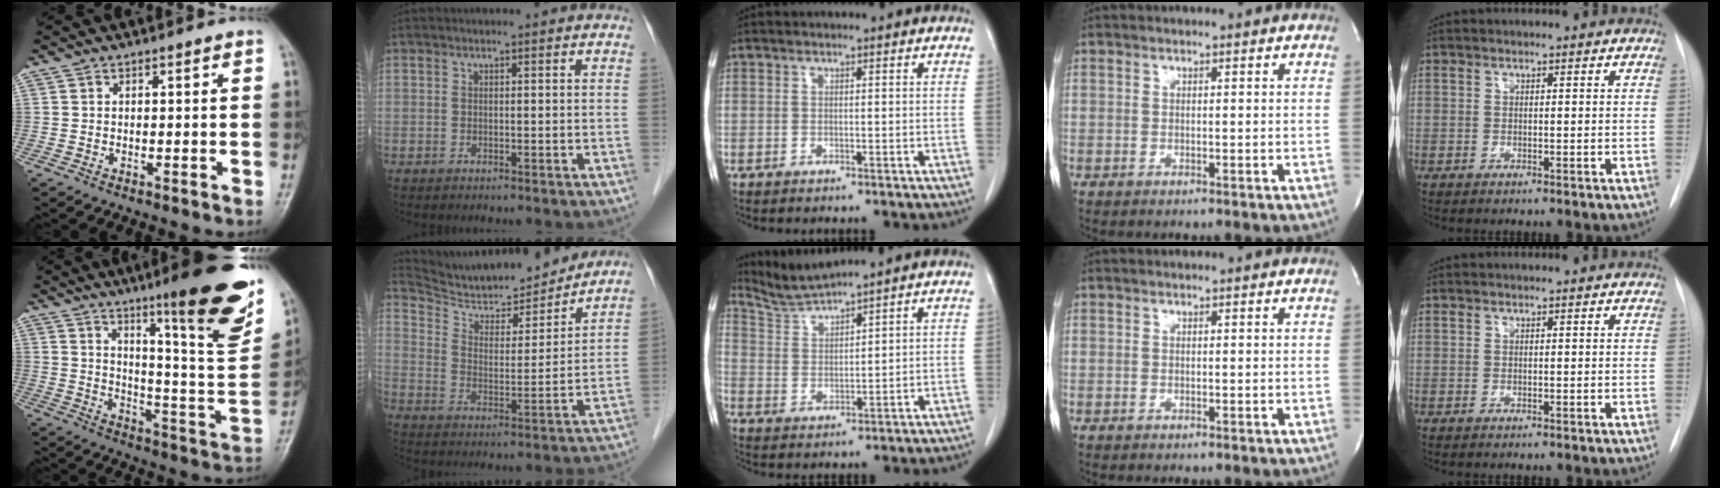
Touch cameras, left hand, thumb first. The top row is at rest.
{"thumb": {"total": 22.0, "force": [13.3, 3.1, 17.3], "torque": [-0.202, -0.070, 0.200]}, "index": {"total": 16.3, "force": [15.3, 1.9, 5.3], "torque": [-0.096, -0.010, 0.250]}, "middle": {"total": 4.9, "force": [4.6, -1.5, -0.3], "torque": [-0.008, -0.010, 0.104]}}